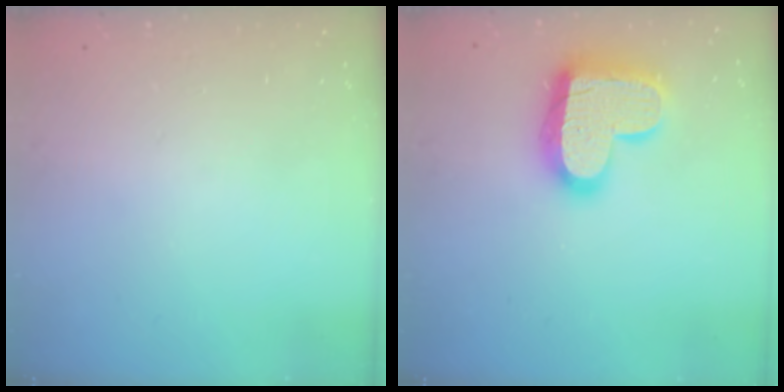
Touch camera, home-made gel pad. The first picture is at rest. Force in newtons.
{"total": 17.9, "press": 17.9, "slide": 1.4}